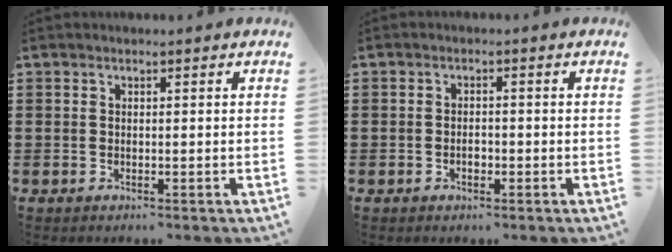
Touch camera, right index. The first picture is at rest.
{"total": 1.7, "force": [-0.7, 0.8, 1.3], "torque": [-0.025, 0.000, -0.012]}